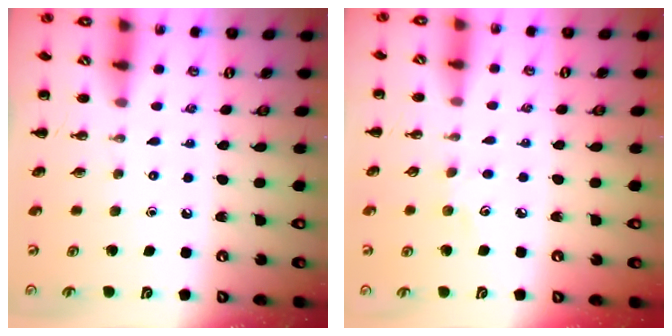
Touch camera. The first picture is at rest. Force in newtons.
{"total": 3.2, "press": 3.1, "slide": 0.8}